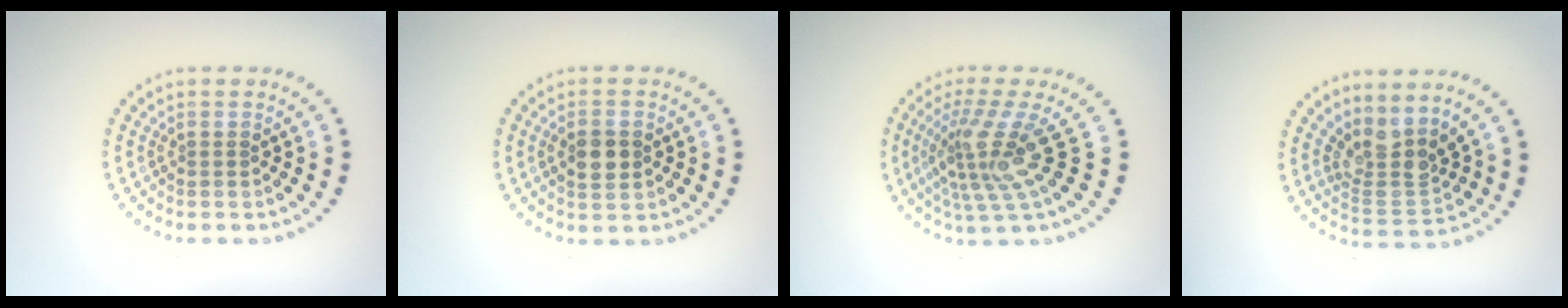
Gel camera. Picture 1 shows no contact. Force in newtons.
{"total": 2.5, "press": 2.5, "slide": 0.1}
{"total": 4.6, "press": 3.0, "slide": 3.5}
{"total": 3.6, "press": 2.7, "slide": 2.4}